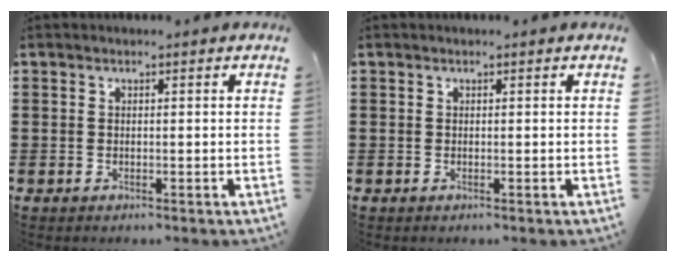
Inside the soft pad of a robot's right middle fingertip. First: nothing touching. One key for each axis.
{"total": 0.0}